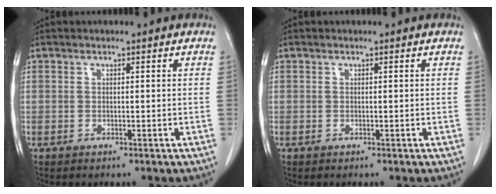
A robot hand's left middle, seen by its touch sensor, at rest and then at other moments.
{"total": 0.0}